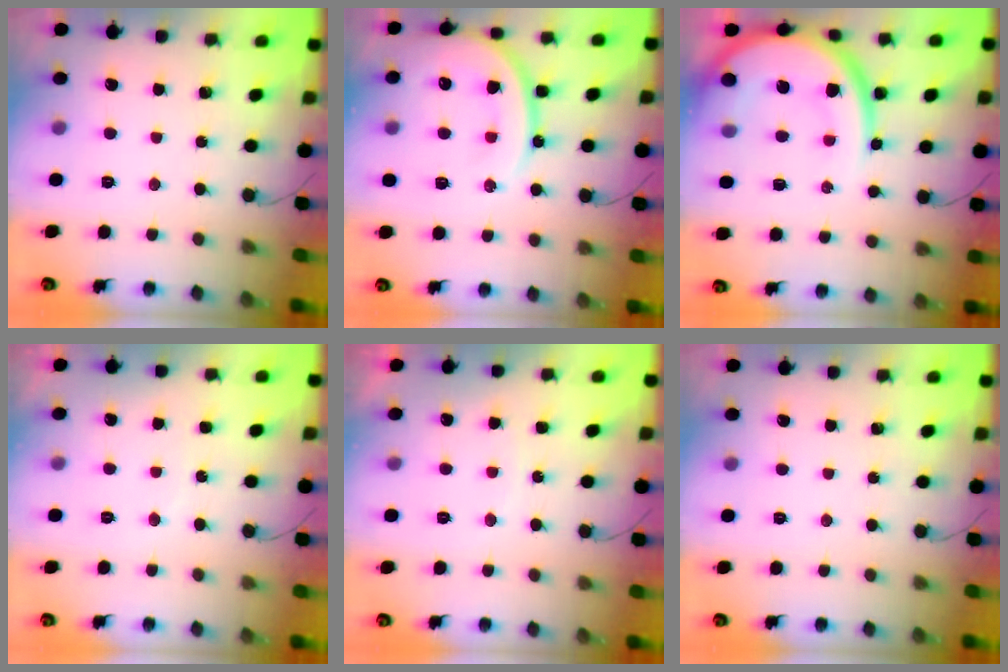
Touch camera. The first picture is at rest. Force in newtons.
{"total": 19.0, "press": 18.8, "slide": 2.1}
{"total": 20.2, "press": 20.1, "slide": 1.8}
{"total": 4.5, "press": 4.5, "slide": 0.5}
{"total": 5.8, "press": 5.8, "slide": 0.5}
{"total": 0.0}